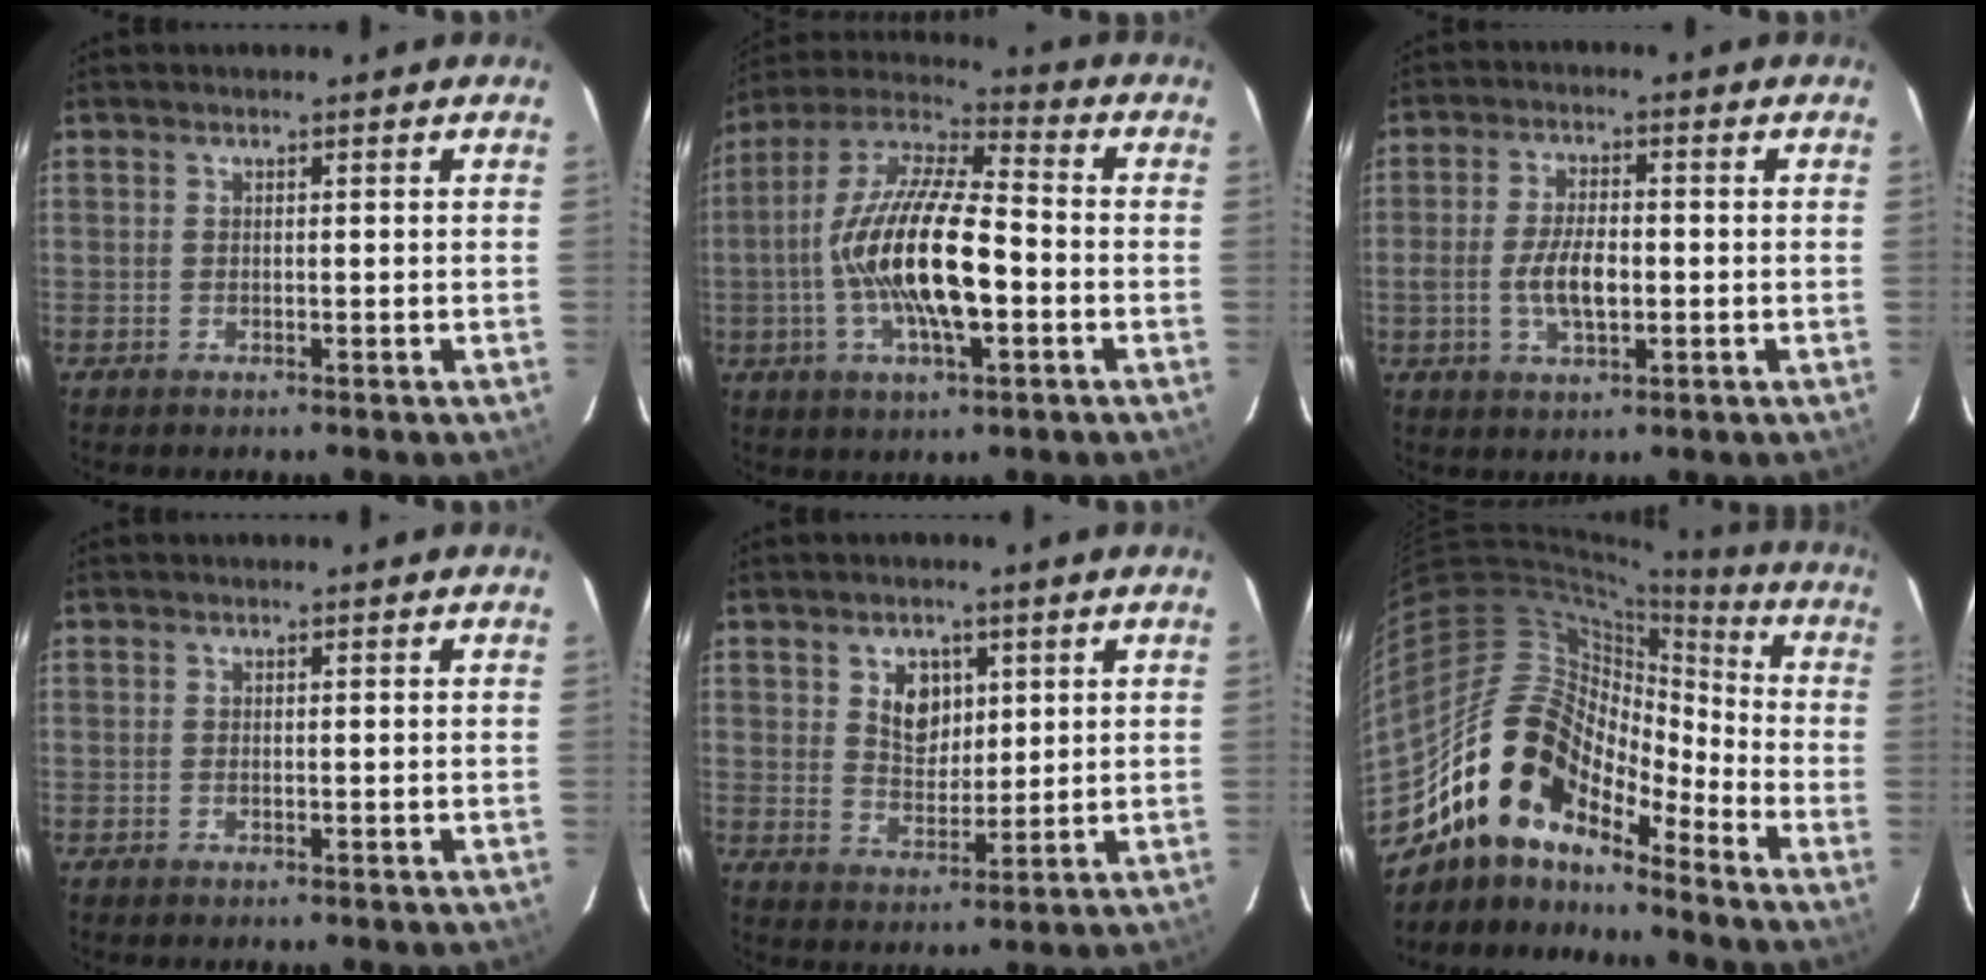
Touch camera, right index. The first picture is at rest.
{"total": 18.1, "force": [-3.2, 5.5, 17.0], "torque": [-0.324, 0.000, -0.065]}
{"total": 6.9, "force": [-1.3, 3.0, 6.1], "torque": [-0.121, 0.000, -0.021]}
{"total": 0.0}
{"total": 6.4, "force": [2.4, 4.6, 3.7], "torque": [-0.055, 0.004, 0.049]}
{"total": 17.1, "force": [-12.7, 8.1, 8.2], "torque": [-0.152, 0.010, -0.240]}